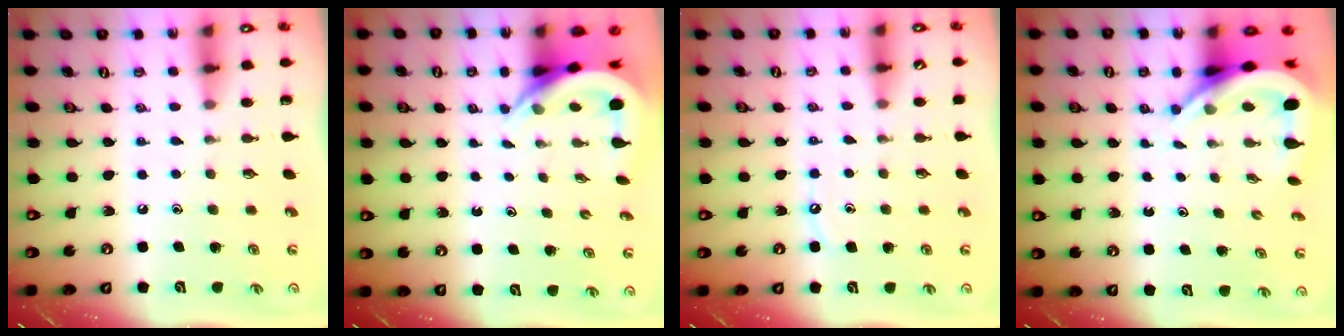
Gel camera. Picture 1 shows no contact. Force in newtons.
{"total": 5.7, "press": 5.6, "slide": 0.7}
{"total": 5.4, "press": 5.4, "slide": 0.7}
{"total": 8.5, "press": 8.4, "slide": 1.0}